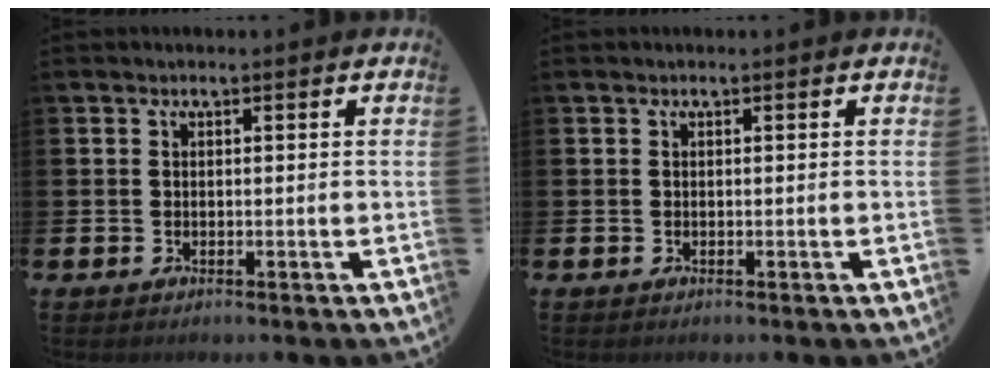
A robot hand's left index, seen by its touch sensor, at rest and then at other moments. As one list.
[{"total": 0.0}]